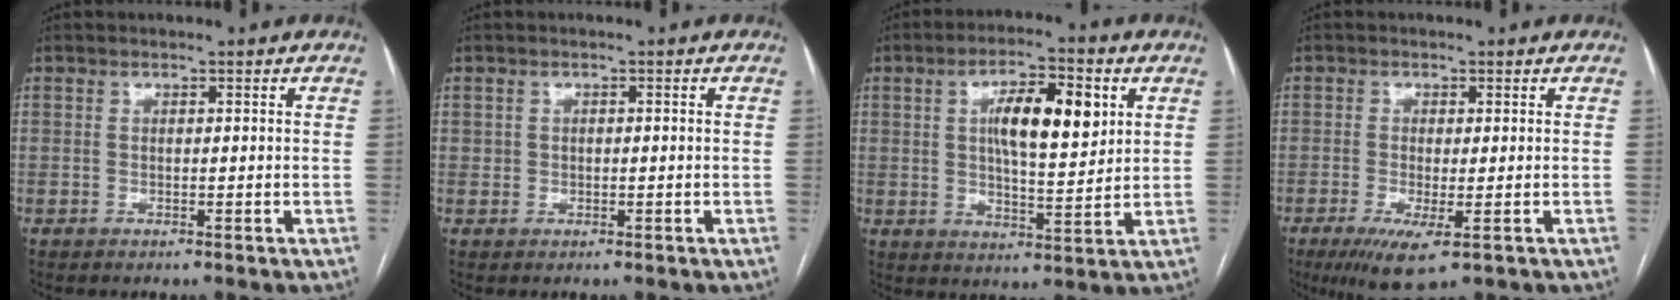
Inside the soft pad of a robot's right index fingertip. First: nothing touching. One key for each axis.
{"total": 0.7, "fx": 0.0, "fy": 0.7, "fz": 0.4, "tx": -0.011, "ty": 0.010, "tz": 0.003}
{"total": 10.8, "fx": 3.1, "fy": 3.1, "fz": 9.8, "tx": -0.166, "ty": 0.012, "tz": 0.052}
{"total": 6.1, "fx": -3.1, "fy": 1.1, "fz": 5.2, "tx": -0.087, "ty": -0.016, "tz": -0.045}